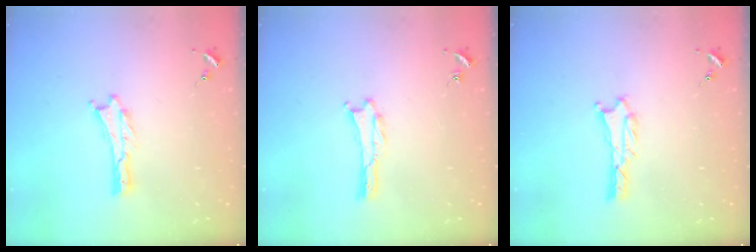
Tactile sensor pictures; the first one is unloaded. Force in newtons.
{"total": 0.0}
{"total": 1.3, "press": 1.3, "slide": 0.3}